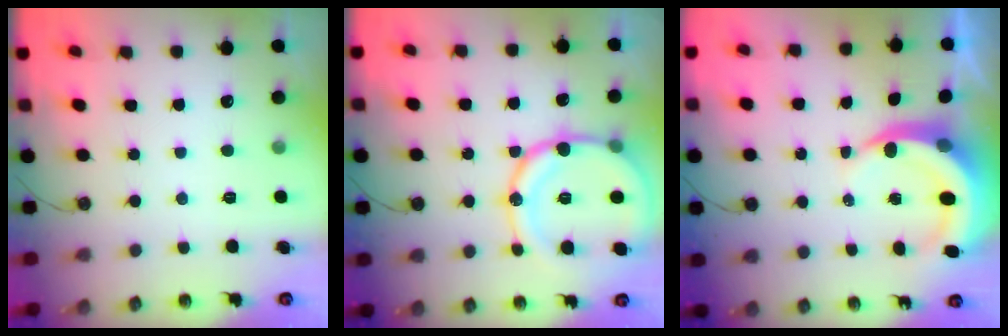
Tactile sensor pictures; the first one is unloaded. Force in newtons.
{"total": 19.2, "press": 18.9, "slide": 3.4}
{"total": 8.2, "press": 8.1, "slide": 1.2}